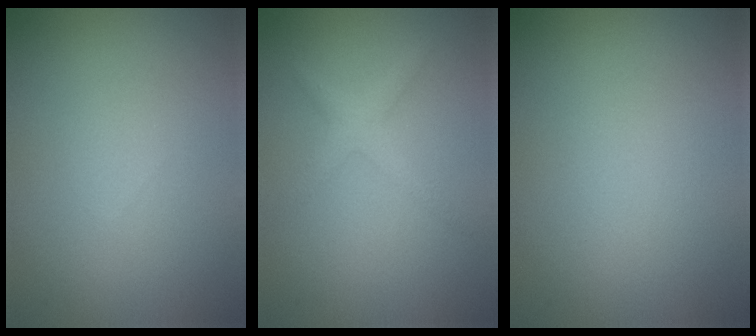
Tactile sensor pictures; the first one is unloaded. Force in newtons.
{"total": 1.9, "press": 1.9, "slide": 0.1}
{"total": 0.0}